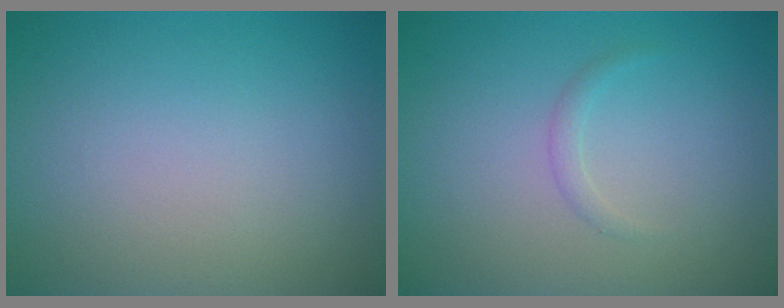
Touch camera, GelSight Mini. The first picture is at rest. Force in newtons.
{"total": 0.8, "press": 0.8, "slide": 0.1}